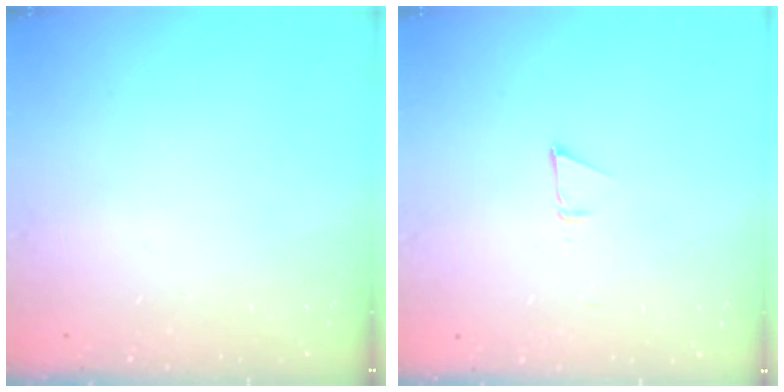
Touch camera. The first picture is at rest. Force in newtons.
{"total": 3.0, "press": 2.9, "slide": 0.8}